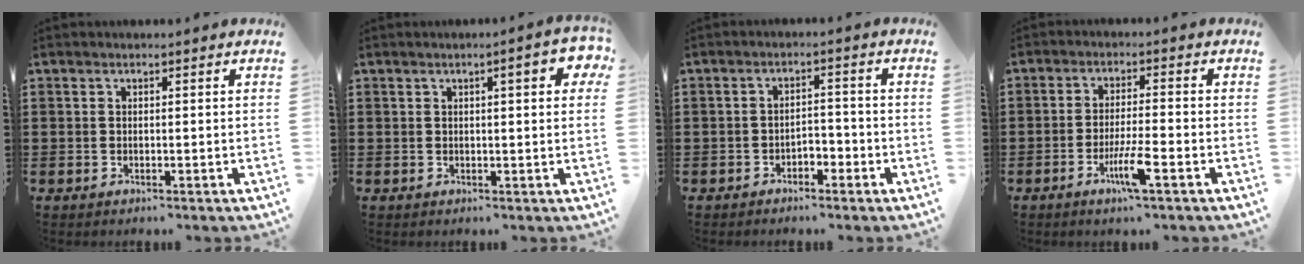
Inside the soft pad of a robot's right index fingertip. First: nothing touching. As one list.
[{"total": 4.4, "force": [1.3, 0.9, 4.1], "torque": [-0.064, 0.001, 0.017]}, {"total": 2.2, "force": [-1.8, 1.0, 0.8], "torque": [-0.020, 0.004, -0.038]}, {"total": 5.6, "force": [-2.8, 0.4, 4.9], "torque": [-0.100, -0.014, -0.053]}]